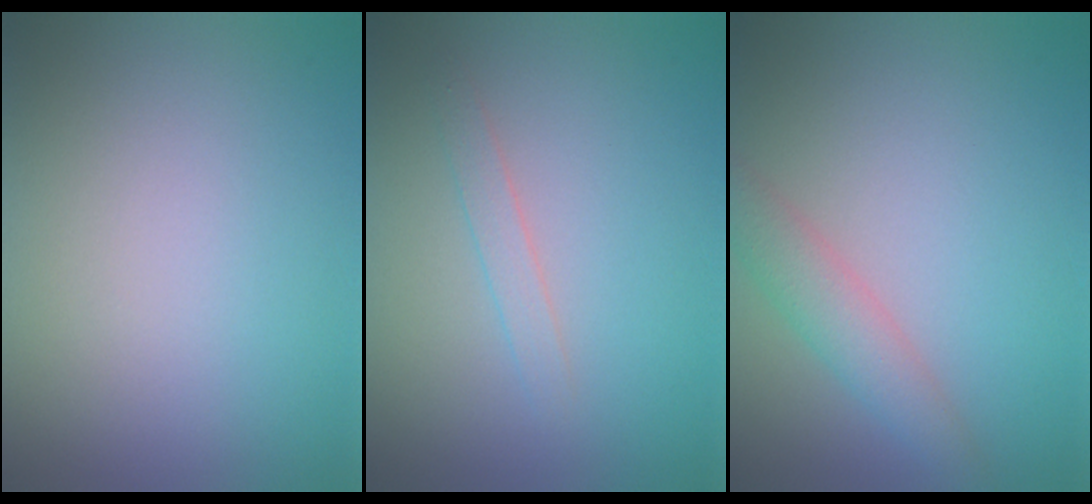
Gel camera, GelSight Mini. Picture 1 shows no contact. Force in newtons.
{"total": 1.2, "press": 1.2, "slide": 0.1}
{"total": 2.9, "press": 2.9, "slide": 0.1}